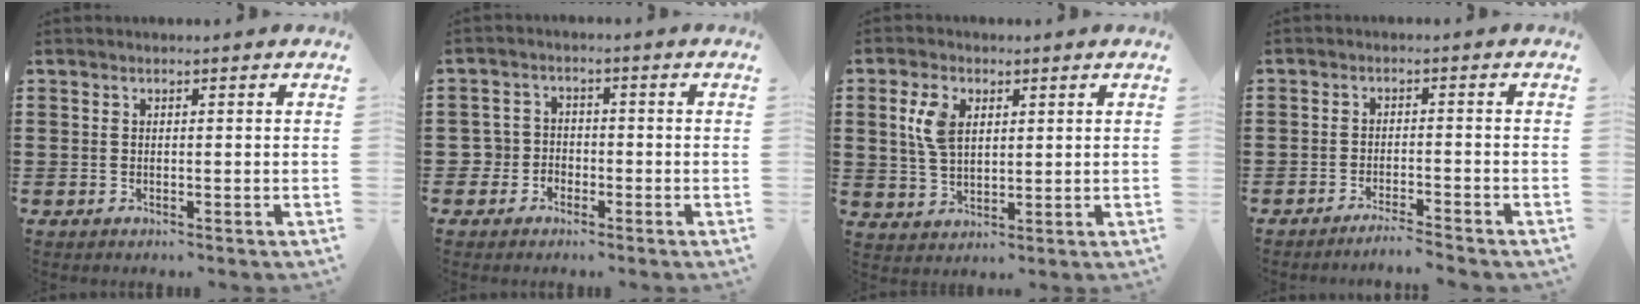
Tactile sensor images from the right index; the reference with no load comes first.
{"total": 3.2, "force": [-1.7, 2.6, 0.5], "torque": [-0.037, -0.001, -0.043]}
{"total": 5.7, "force": [1.9, 3.5, 4.1], "torque": [-0.101, 0.011, 0.030]}
{"total": 2.1, "force": [-2.0, -0.4, 0.6], "torque": [-0.010, 0.002, -0.038]}